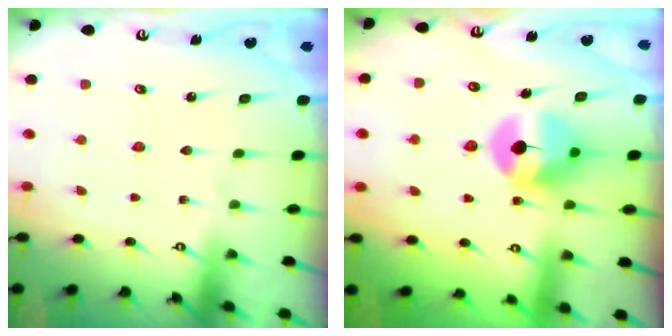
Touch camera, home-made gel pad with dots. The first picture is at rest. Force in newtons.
{"total": 7.4, "press": 7.3, "slide": 1.1}